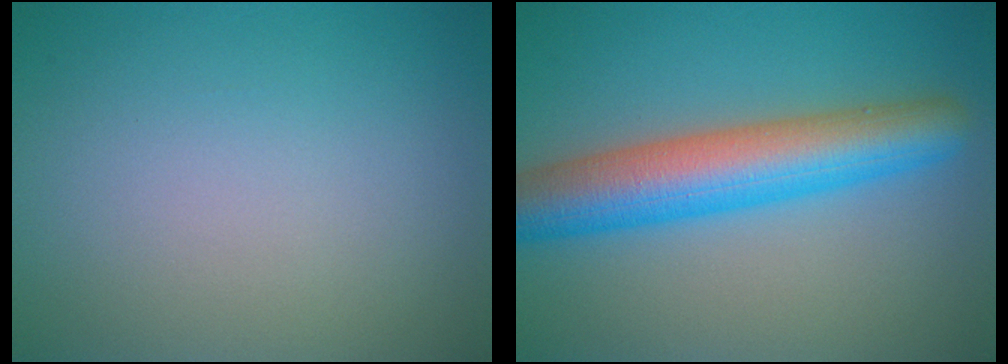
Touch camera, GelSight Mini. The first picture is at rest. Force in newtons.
{"total": 8.0, "press": 8.0, "slide": 0.2}